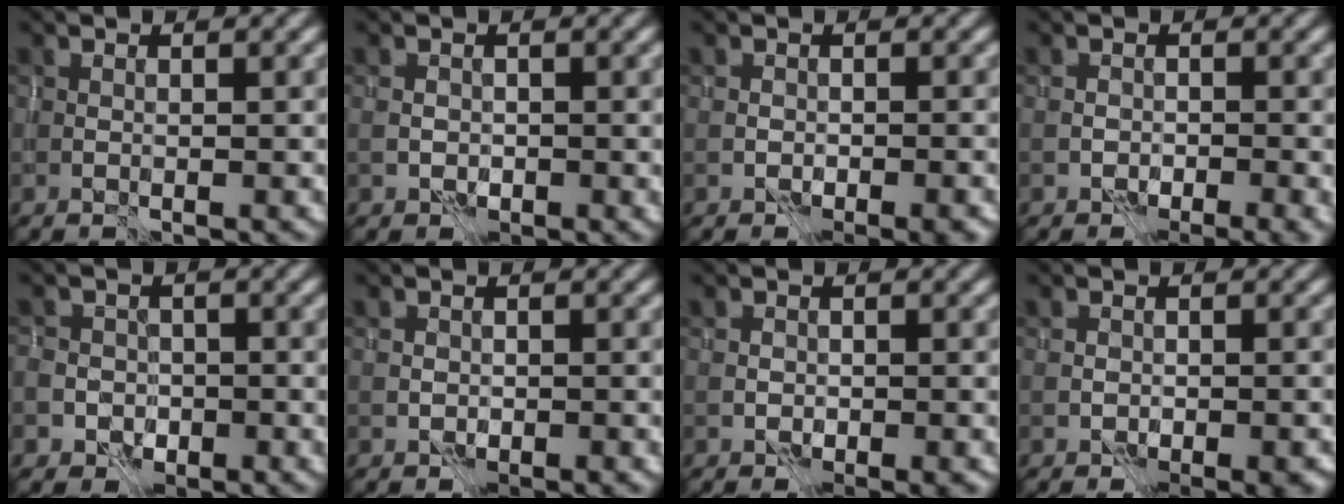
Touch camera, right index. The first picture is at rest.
{"total": 1.0, "force": [-0.3, 0.9, 0.4], "torque": [-0.013, -0.004, -0.002]}
{"total": 2.5, "force": [-1.6, 1.2, 1.6], "torque": [-0.019, -0.008, -0.015]}
{"total": 3.0, "force": [-1.8, 1.5, 1.9], "torque": [-0.025, -0.011, -0.024]}
{"total": 4.9, "force": [-2.5, 4.1, 0.9], "torque": [-0.004, -0.013, -0.059]}
{"total": 0.6, "force": [-0.5, 0.3, 0.1], "torque": [-0.009, -0.003, -0.004]}
{"total": 1.8, "force": [-1.0, 0.9, 1.1], "torque": [-0.018, -0.009, -0.009]}
{"total": 3.2, "force": [-1.7, 1.7, 2.1], "torque": [-0.026, -0.009, -0.017]}